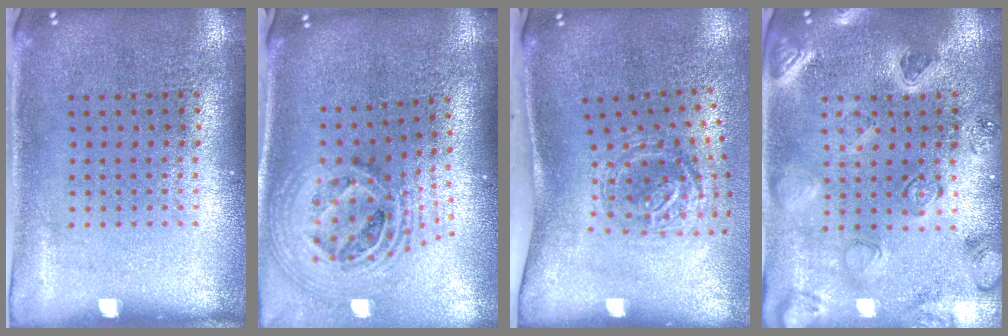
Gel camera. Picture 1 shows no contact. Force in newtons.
{"total": 2.3, "press": 1.7, "slide": 1.5}
{"total": 1.8, "press": 1.2, "slide": 1.3}
{"total": 1.4, "press": 1.4, "slide": 0.2}